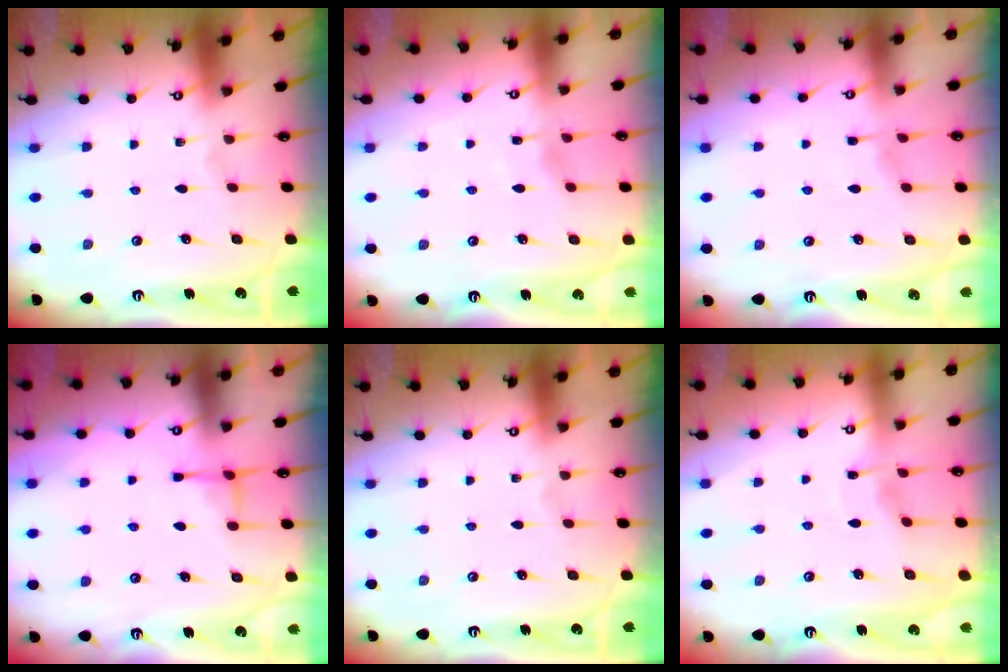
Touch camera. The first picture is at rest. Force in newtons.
{"total": 3.0, "press": 2.9, "slide": 0.3}
{"total": 1.7, "press": 1.7, "slide": 0.3}
{"total": 3.9, "press": 3.8, "slide": 0.7}
{"total": 0.0}
{"total": 2.7, "press": 2.7, "slide": 0.3}